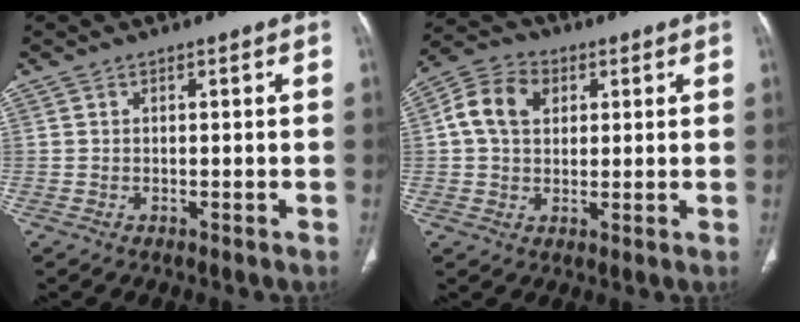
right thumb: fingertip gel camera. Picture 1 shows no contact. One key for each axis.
{"total": 9.0, "fx": 2.3, "fy": 6.7, "fz": 5.5, "tx": -0.091, "ty": 0.013, "tz": 0.035}